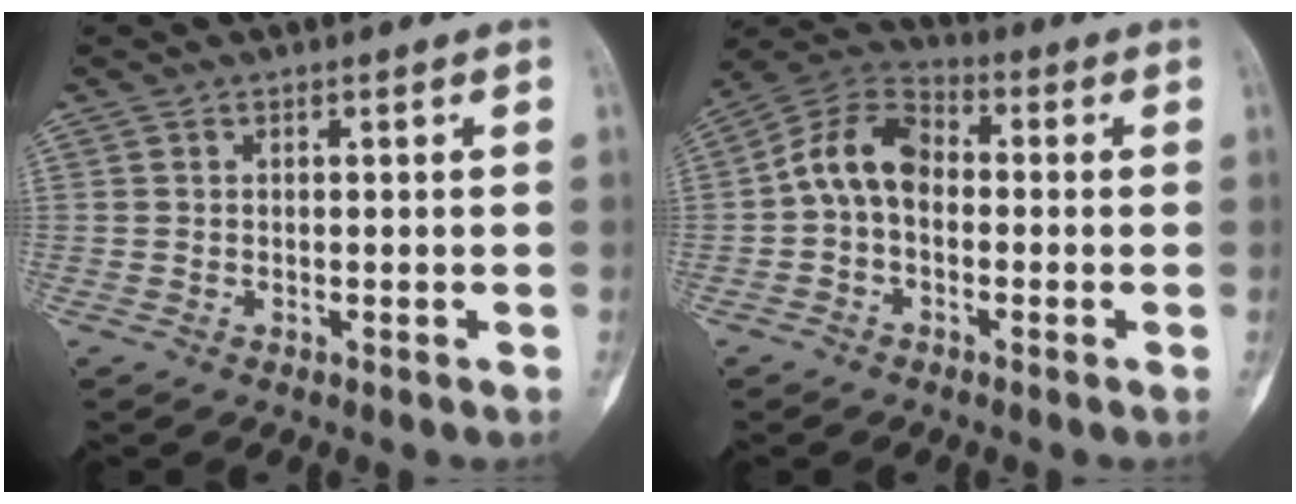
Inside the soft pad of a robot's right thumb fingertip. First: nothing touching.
{"total": 9.8, "force": [-0.6, 6.7, 7.1], "torque": [-0.117, 0.033, -0.030]}